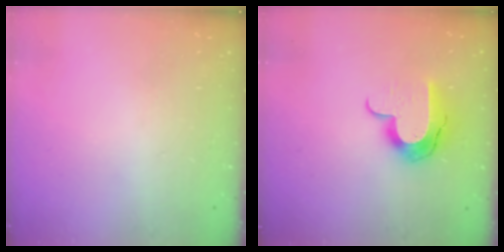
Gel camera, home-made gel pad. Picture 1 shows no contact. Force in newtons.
{"total": 10.5, "press": 10.5, "slide": 0.8}